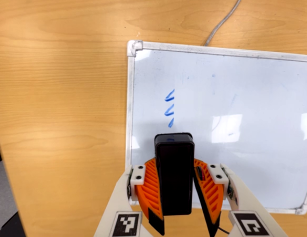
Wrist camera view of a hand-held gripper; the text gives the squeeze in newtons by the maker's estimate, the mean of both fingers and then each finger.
{"total": 8.1, "left": 8.5, "right": 7.6}